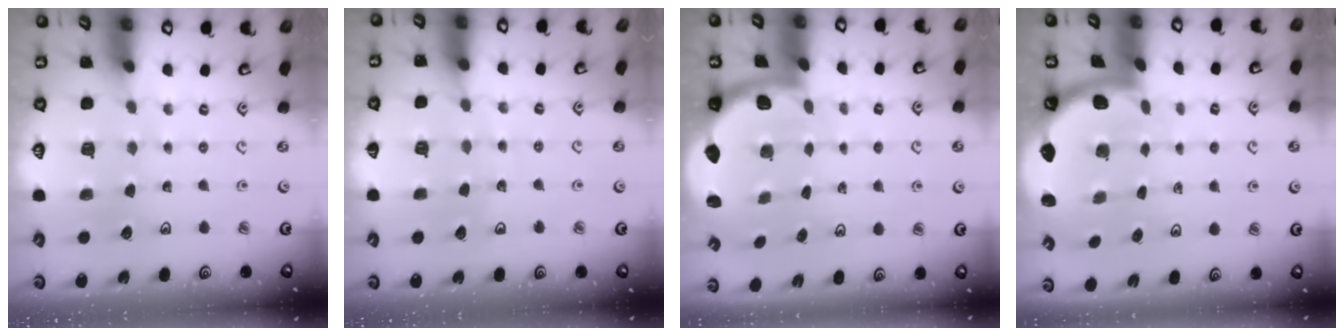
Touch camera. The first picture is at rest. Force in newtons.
{"total": 2.8, "press": 2.8, "slide": 0.3}
{"total": 1.9, "press": 1.8, "slide": 0.5}
{"total": 1.4, "press": 1.4, "slide": 0.1}